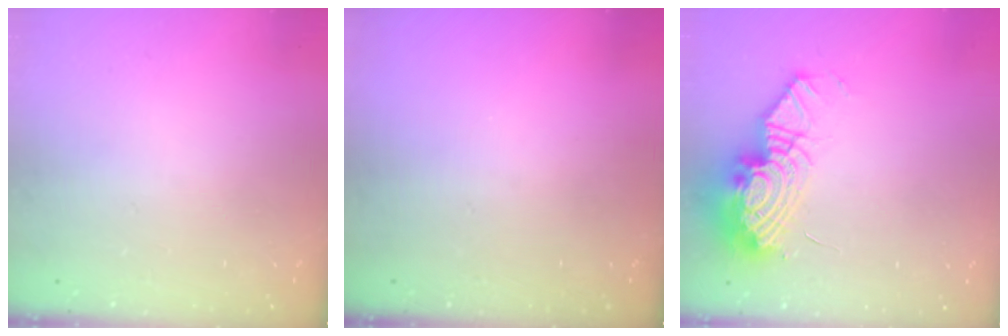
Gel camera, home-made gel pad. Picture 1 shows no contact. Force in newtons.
{"total": 0.0}
{"total": 15.1, "press": 15.0, "slide": 1.1}